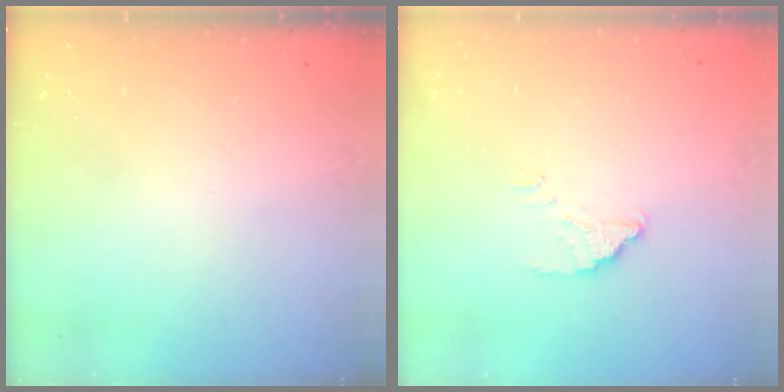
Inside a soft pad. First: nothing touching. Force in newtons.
{"total": 2.0, "press": 2.0, "slide": 0.1}